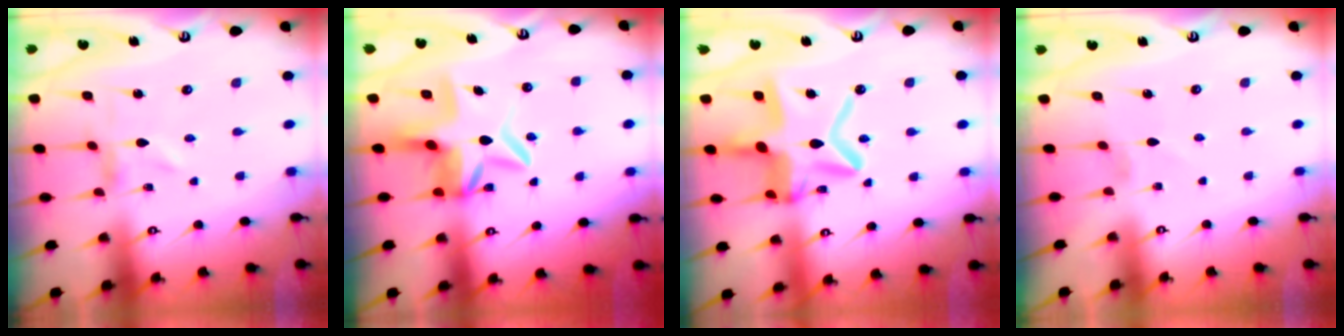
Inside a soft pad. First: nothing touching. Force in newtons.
{"total": 10.0, "press": 9.6, "slide": 2.8}
{"total": 18.7, "press": 18.6, "slide": 1.8}
{"total": 0.0}